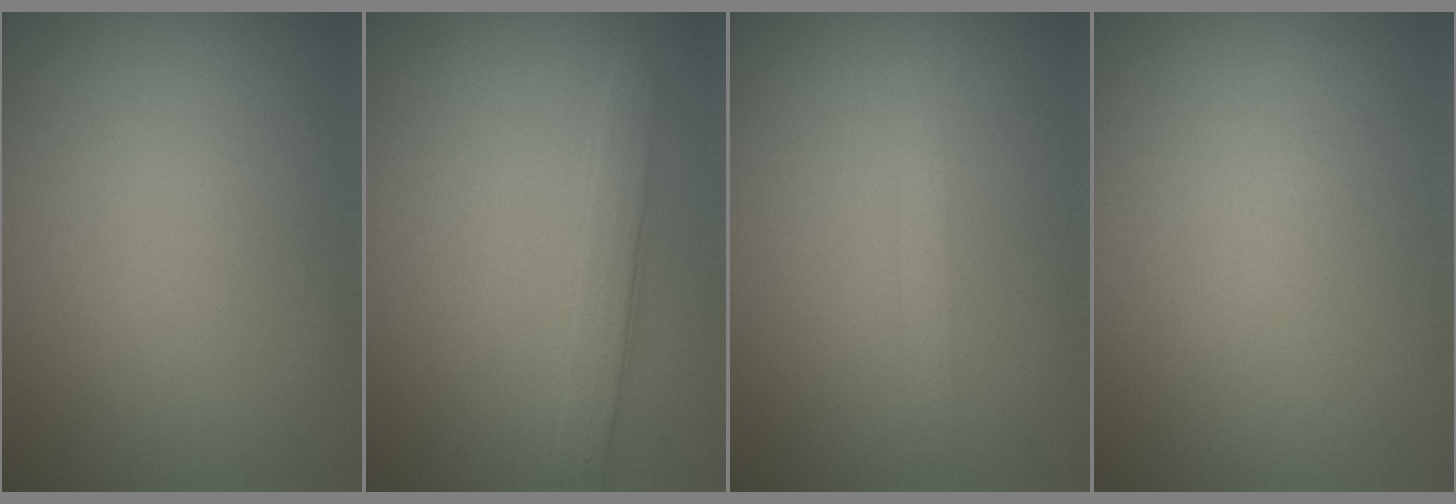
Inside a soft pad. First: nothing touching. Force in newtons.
{"total": 2.6, "press": 2.6, "slide": 0.1}
{"total": 1.1, "press": 1.1, "slide": 0.0}
{"total": 0.0}